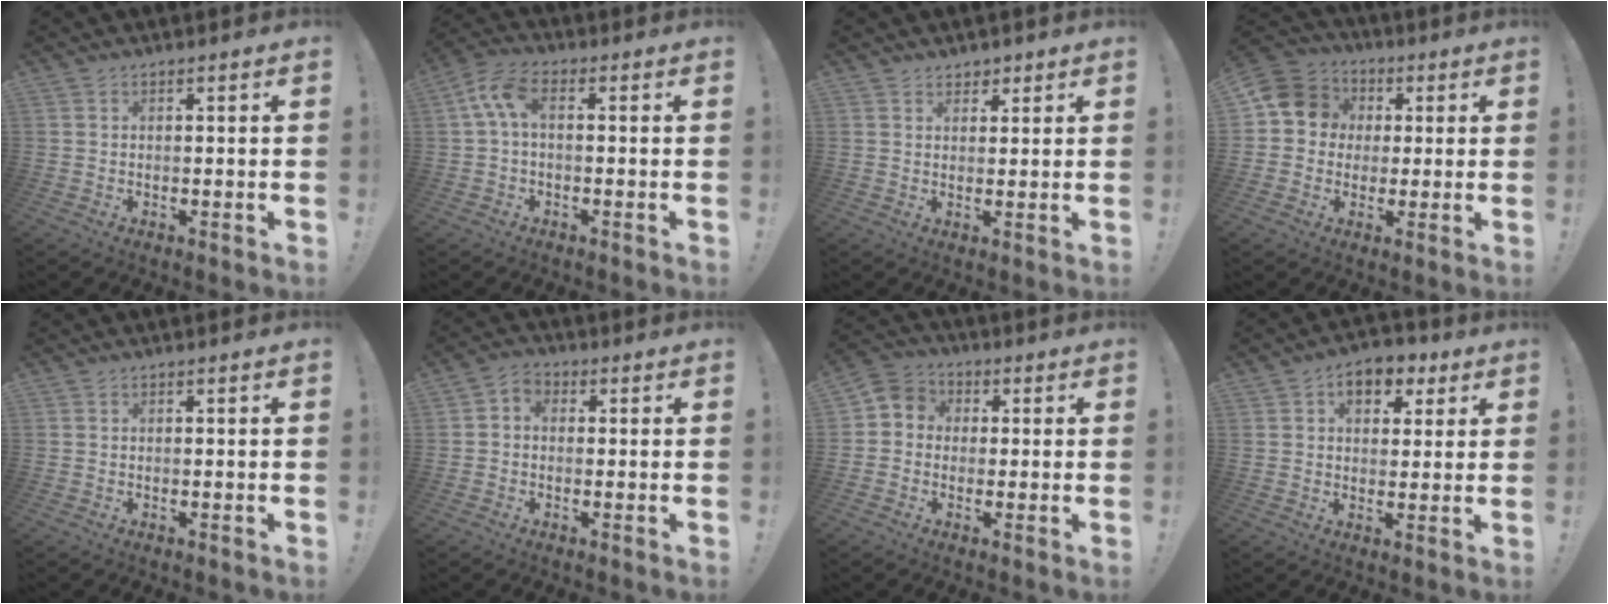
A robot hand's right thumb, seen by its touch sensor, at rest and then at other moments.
{"total": 7.4, "force": [1.0, 3.3, 6.6], "torque": [-0.142, -0.001, 0.019]}
{"total": 3.1, "force": [2.2, 2.1, 0.5], "torque": [0.007, -0.011, 0.038]}
{"total": 10.5, "force": [1.7, 9.4, 4.3], "torque": [-0.074, 0.004, 0.037]}
{"total": 0.0}
{"total": 3.5, "force": [-1.0, 2.7, 2.1], "torque": [-0.044, 0.011, -0.018]}
{"total": 5.5, "force": [-1.0, 5.1, 1.8], "torque": [-0.033, 0.019, -0.016]}
{"total": 8.4, "force": [3.8, 5.7, 4.8], "torque": [-0.060, -0.014, 0.070]}